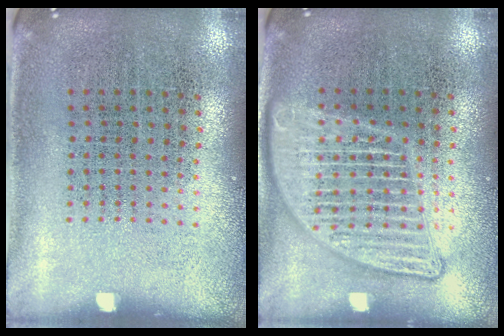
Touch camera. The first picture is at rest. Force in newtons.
{"total": 2.8, "press": 2.8, "slide": 0.3}